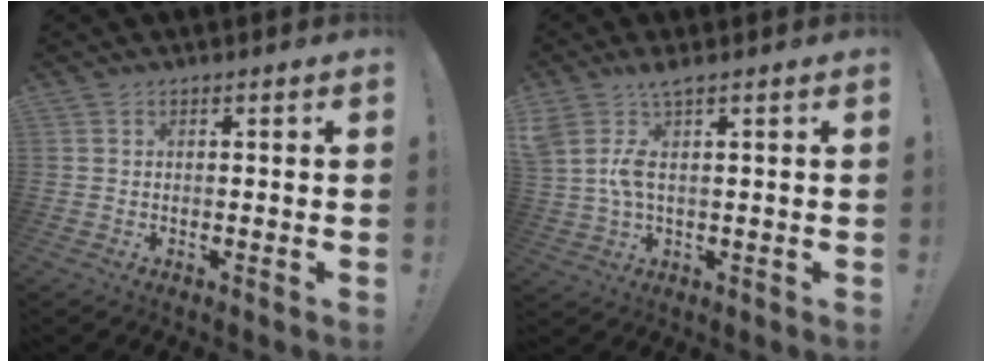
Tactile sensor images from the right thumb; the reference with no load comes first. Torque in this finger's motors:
{"motor_torque": [0.23, 0.28, 0.53, 0.68, 0.05]}